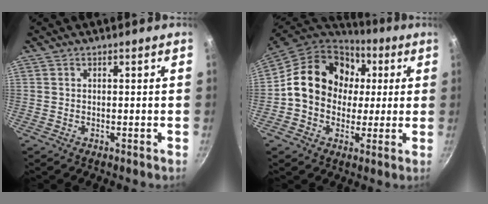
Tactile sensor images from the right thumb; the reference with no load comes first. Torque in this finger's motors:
{"motor_torque": [1.53, 2.66, 1.12, -0.61, 0.16]}